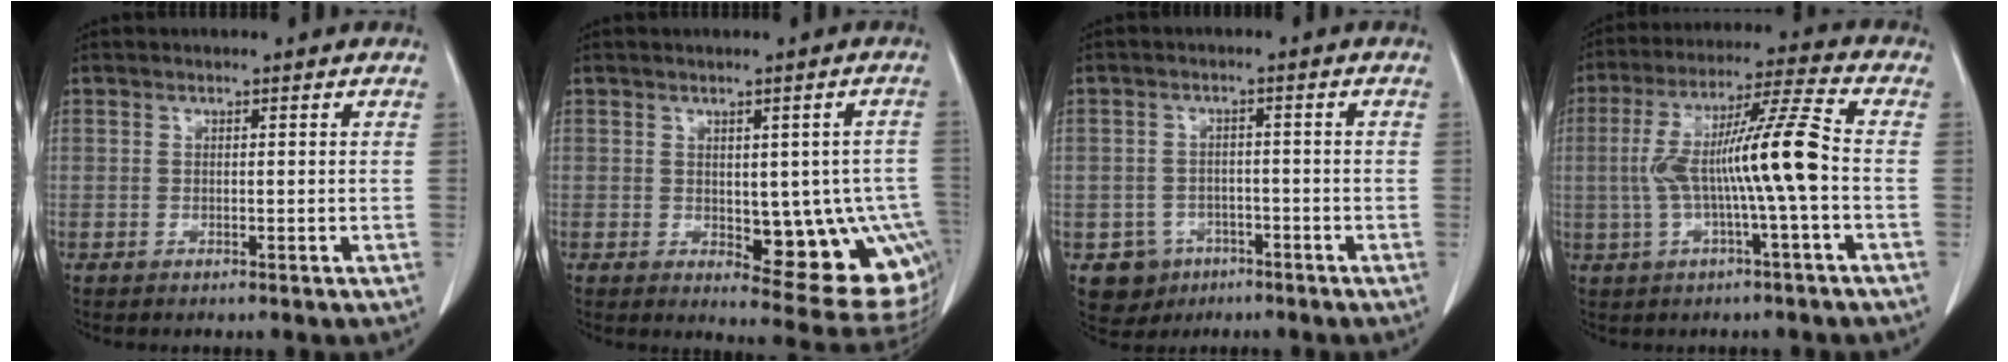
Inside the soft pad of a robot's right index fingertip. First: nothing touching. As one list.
[{"total": 13.3, "force": [-2.1, 4.6, 12.3], "torque": [-0.100, 0.004, -0.009]}, {"total": 5.0, "force": [-2.4, 4.3, 0.6], "torque": [-0.009, 0.010, -0.028]}, {"total": 12.2, "force": [-1.3, -0.3, 12.1], "torque": [-0.232, 0.024, -0.027]}]